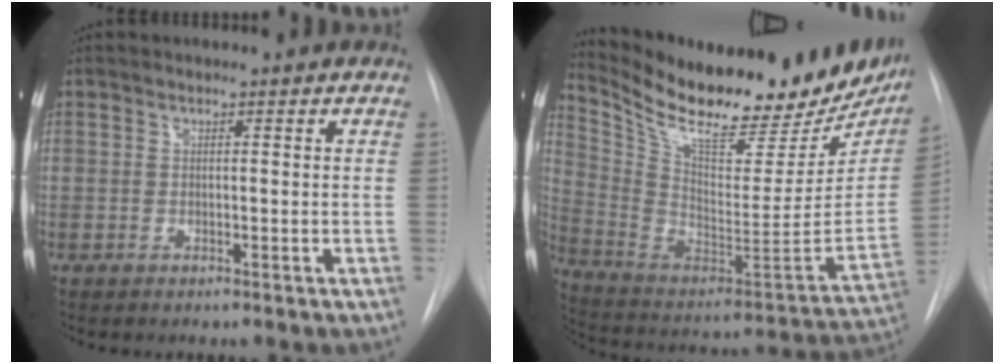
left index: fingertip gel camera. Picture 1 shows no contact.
{"total": 29.3, "force": [23.8, 9.2, 14.5], "torque": [-0.252, -0.032, 0.346]}